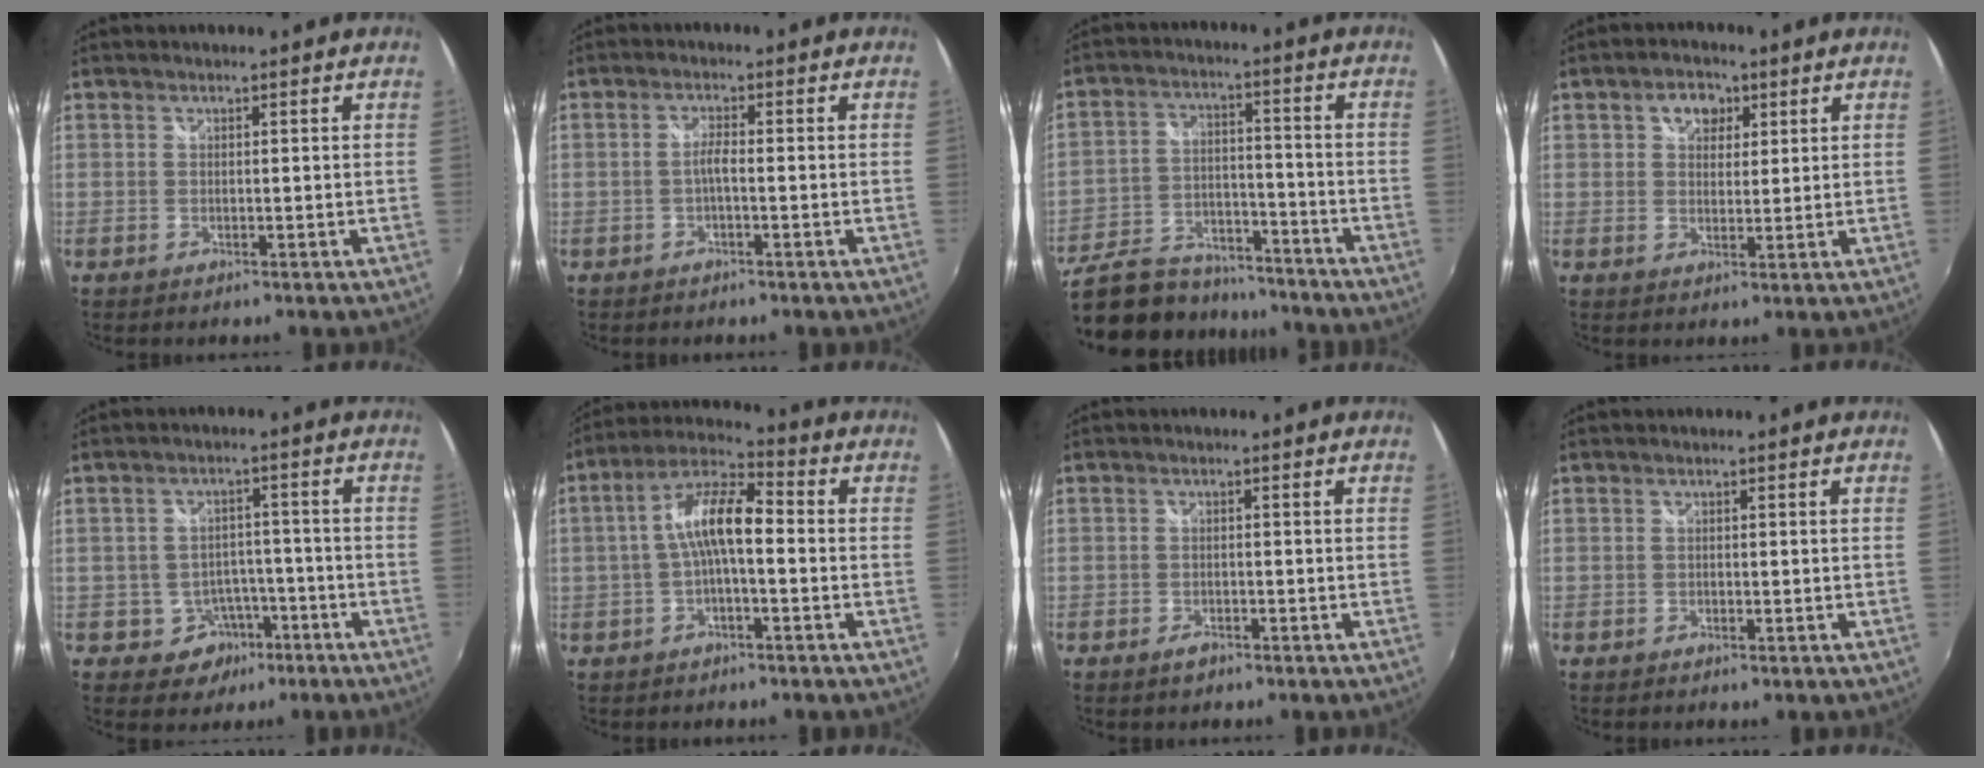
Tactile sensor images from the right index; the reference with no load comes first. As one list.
[{"total": 1.9, "force": [-0.9, 0.1, 1.7], "torque": [-0.033, 0.003, -0.019]}, {"total": 19.6, "force": [-15.5, 9.2, 7.7], "torque": [-0.183, 0.003, -0.229]}, {"total": 5.0, "force": [2.2, 3.7, 2.6], "torque": [-0.035, 0.016, 0.037]}, {"total": 6.3, "force": [-3.6, 5.1, 1.2], "torque": [-0.033, 0.020, -0.039]}, {"total": 9.1, "force": [-1.2, 2.8, 8.5], "torque": [-0.177, 0.022, -0.025]}, {"total": 2.1, "force": [-1.6, 1.1, 0.7], "torque": [-0.016, -0.002, -0.028]}, {"total": 0.6, "force": [-0.4, 0.3, 0.3], "torque": [-0.007, -0.002, -0.008]}]